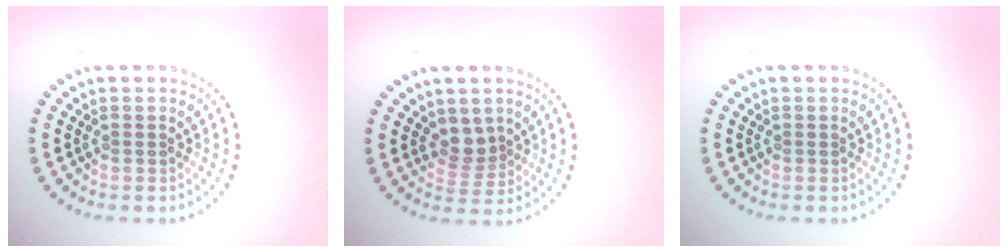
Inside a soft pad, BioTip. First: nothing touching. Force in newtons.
{"total": 2.2, "press": 1.7, "slide": 1.3}
{"total": 0.0}